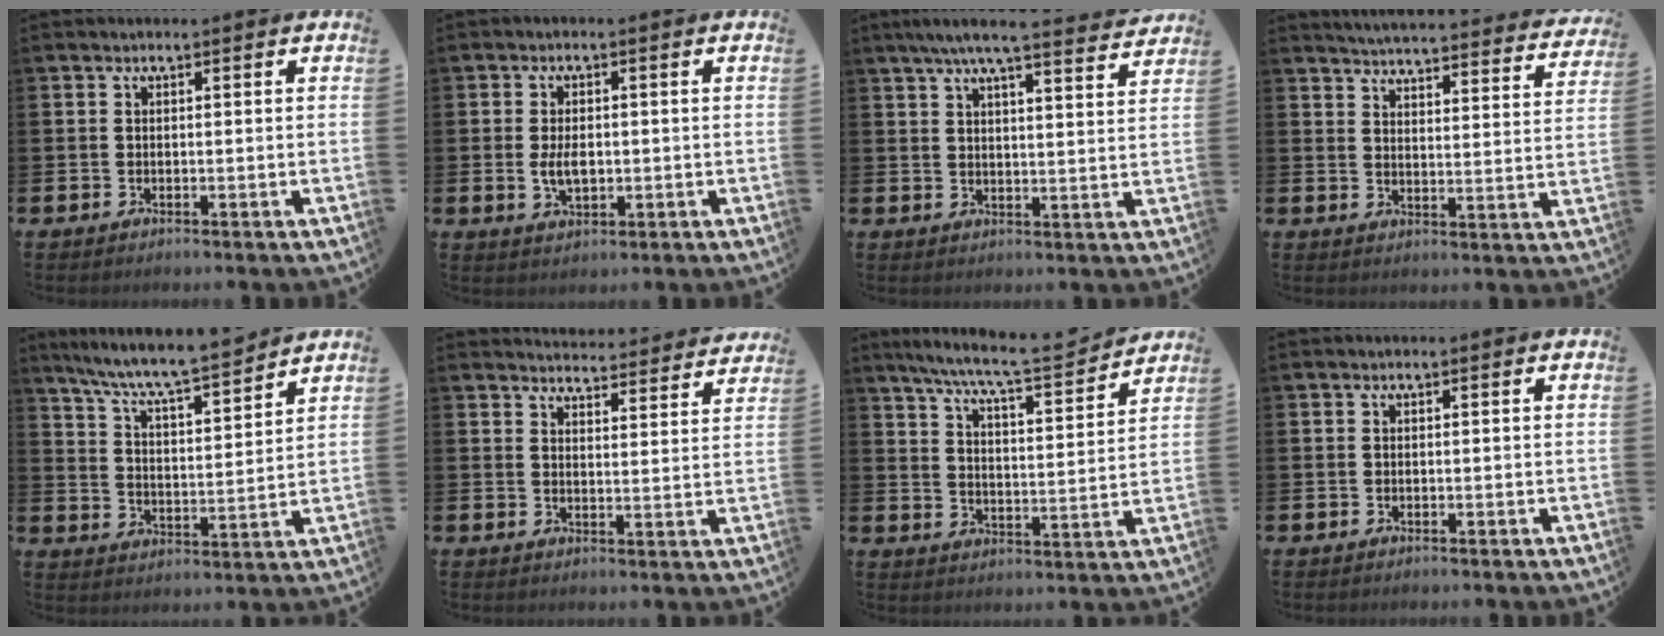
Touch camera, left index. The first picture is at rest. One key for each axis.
{"total": 3.4, "fx": -0.1, "fy": 2.0, "fz": 2.7, "tx": -0.045, "ty": 0.003, "tz": -0.004}
{"total": 6.6, "fx": 6.1, "fy": 0.1, "fz": 2.6, "tx": -0.056, "ty": -0.031, "tz": 0.104}
{"total": 4.5, "fx": 4.5, "fy": 0.0, "fz": 0.7, "tx": -0.028, "ty": -0.043, "tz": 0.075}
{"total": 7.8, "fx": 7.4, "fy": 0.3, "fz": 2.4, "tx": -0.081, "ty": -0.054, "tz": 0.128}
{"total": 4.1, "fx": 4.1, "fy": 0.3, "fz": 0.0, "tx": -0.009, "ty": -0.036, "tz": 0.071}
{"total": 8.2, "fx": 7.5, "fy": 0.4, "fz": 3.4, "tx": -0.090, "ty": -0.051, "tz": 0.126}
{"total": 0.0}